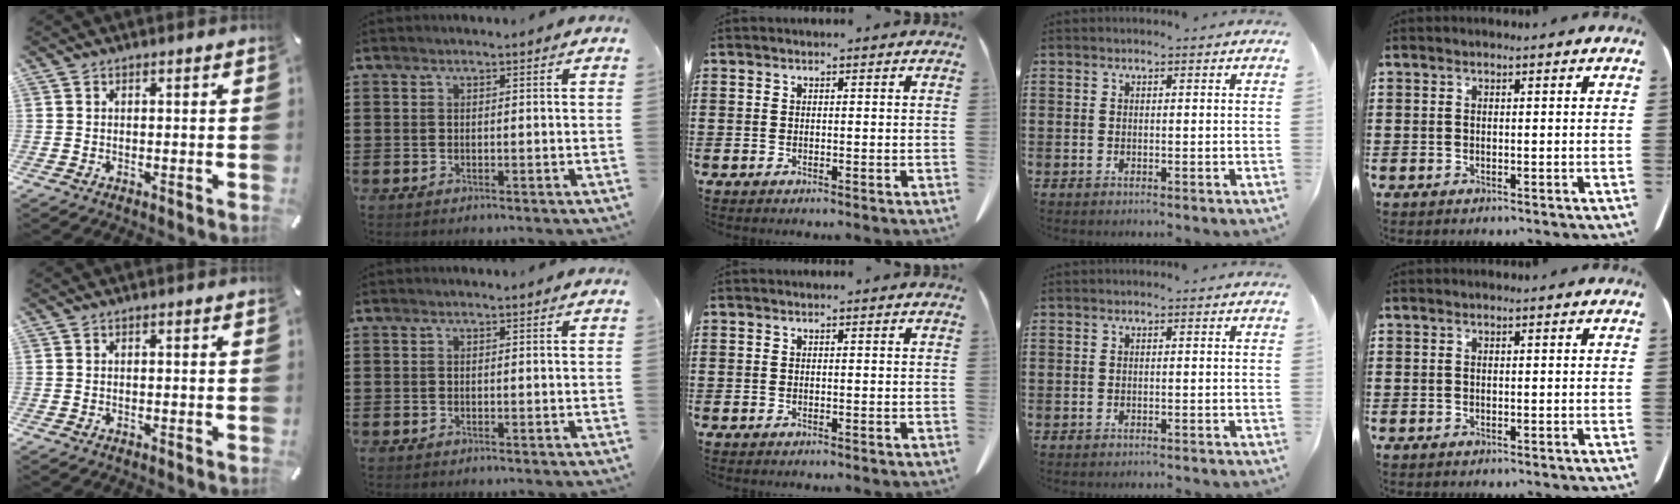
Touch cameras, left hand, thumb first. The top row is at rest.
{"ring": {"total": 0.6, "force": [-0.6, -0.1, 0.2], "torque": [-0.005, -0.002, -0.011]}}